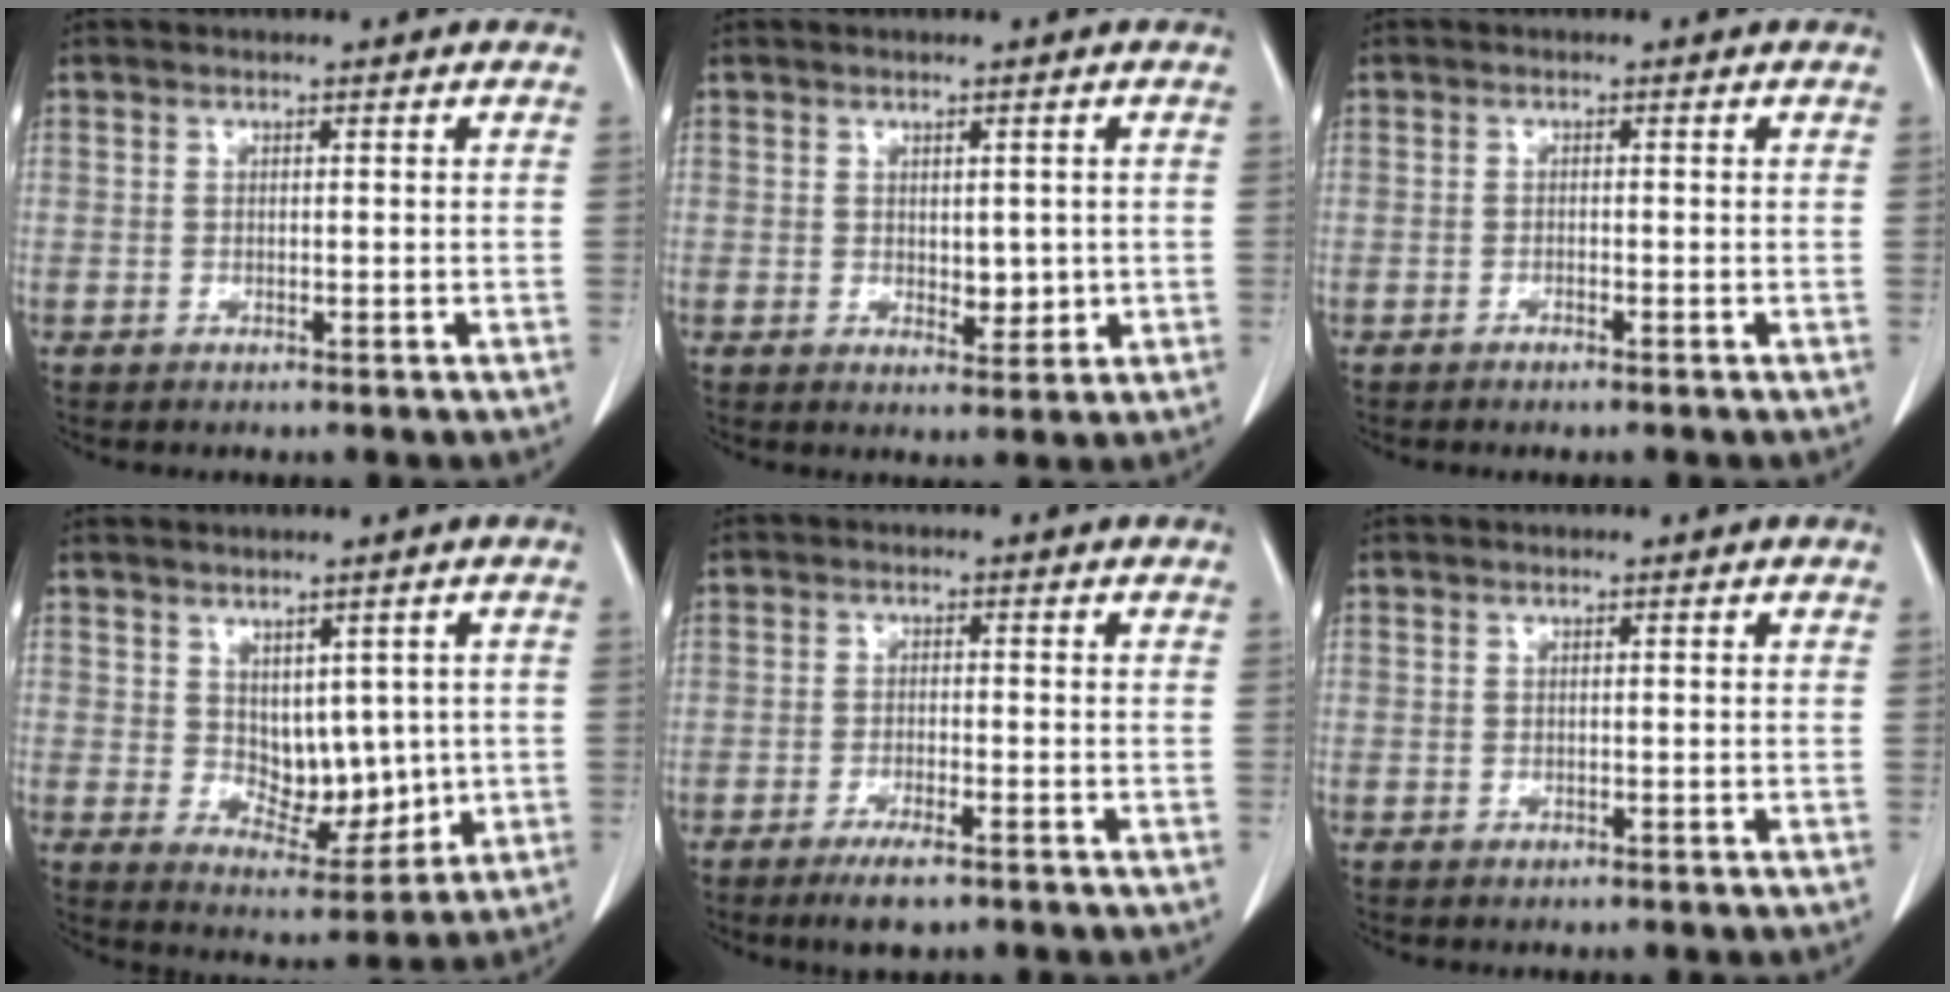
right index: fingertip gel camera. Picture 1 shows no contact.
{"total": 3.0, "force": [0.1, 1.7, 2.5], "torque": [-0.033, -0.005, 0.012]}
{"total": 0.7, "force": [-0.6, 0.1, 0.4], "torque": [-0.008, 0.000, -0.008]}
{"total": 7.7, "force": [0.9, 4.6, 6.0], "torque": [-0.083, -0.003, 0.037]}
{"total": 4.3, "force": [-2.9, 0.9, 3.1], "torque": [-0.059, -0.007, -0.045]}
{"total": 0.0}